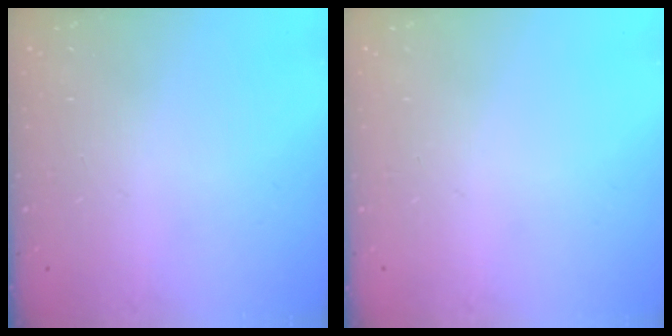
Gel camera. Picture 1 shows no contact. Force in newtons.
{"total": 0.0}